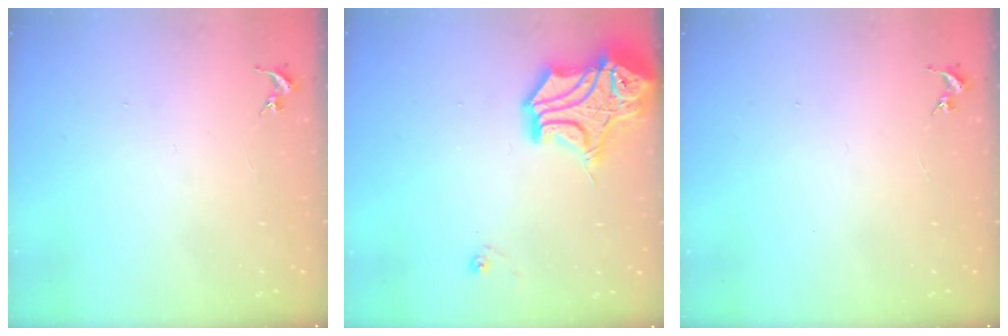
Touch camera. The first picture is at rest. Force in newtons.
{"total": 17.1, "press": 16.9, "slide": 2.2}
{"total": 0.0}